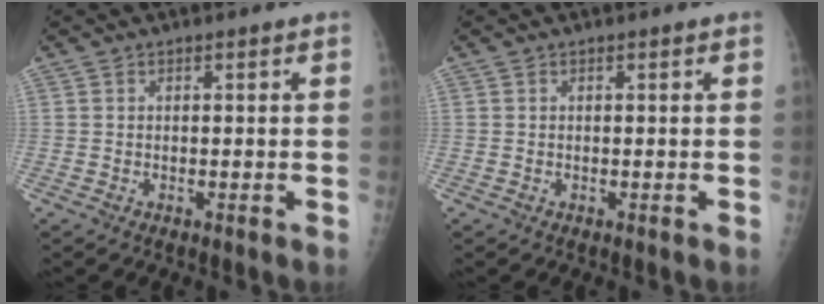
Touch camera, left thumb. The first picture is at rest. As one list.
[{"total": 0.0}]